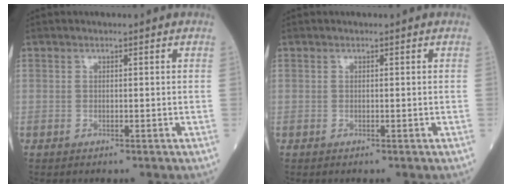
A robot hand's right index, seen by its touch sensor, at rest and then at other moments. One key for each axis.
{"total": 0.0}